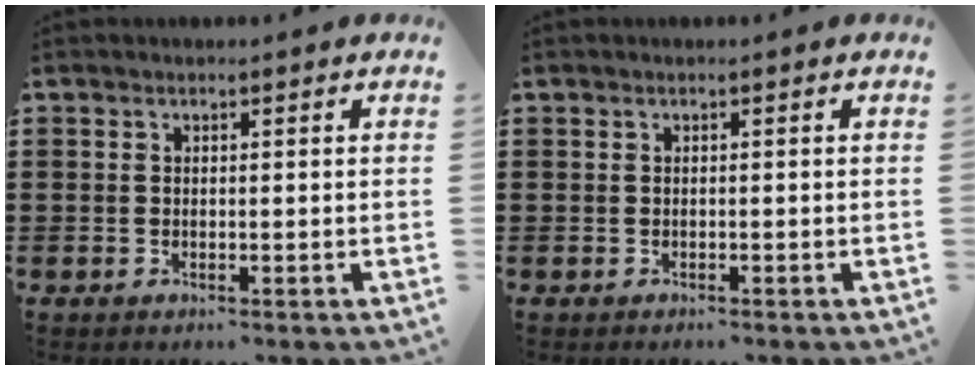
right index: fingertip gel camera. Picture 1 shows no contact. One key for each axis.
{"total": 0.0}